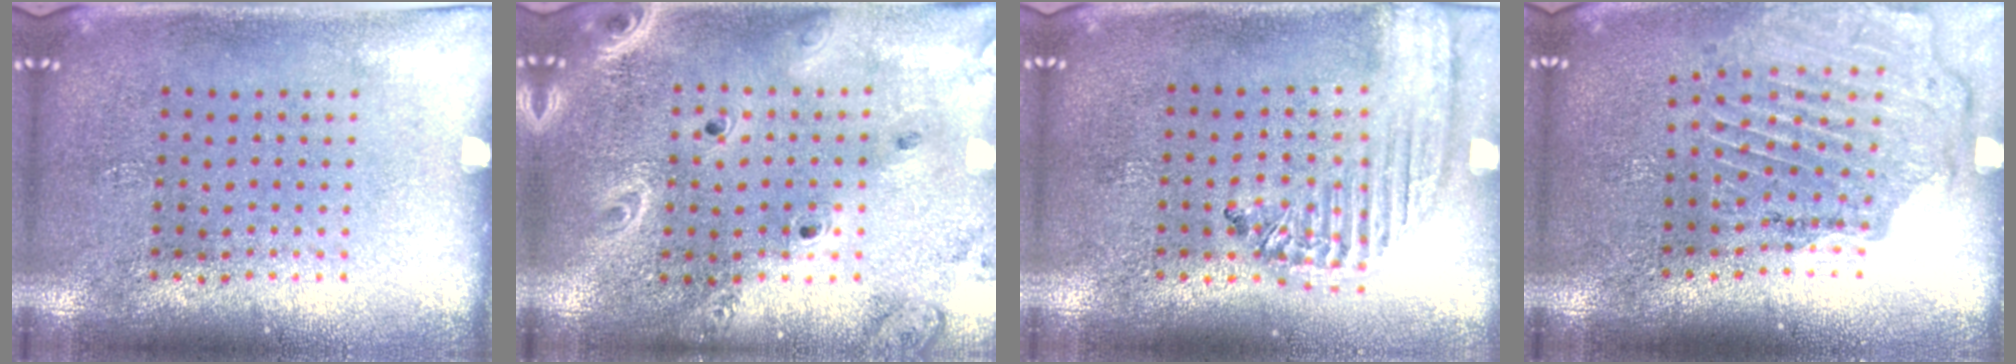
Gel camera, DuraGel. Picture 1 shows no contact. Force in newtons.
{"total": 2.5, "press": 2.2, "slide": 1.2}
{"total": 1.9, "press": 1.7, "slide": 0.7}
{"total": 1.7, "press": 1.7, "slide": 0.1}